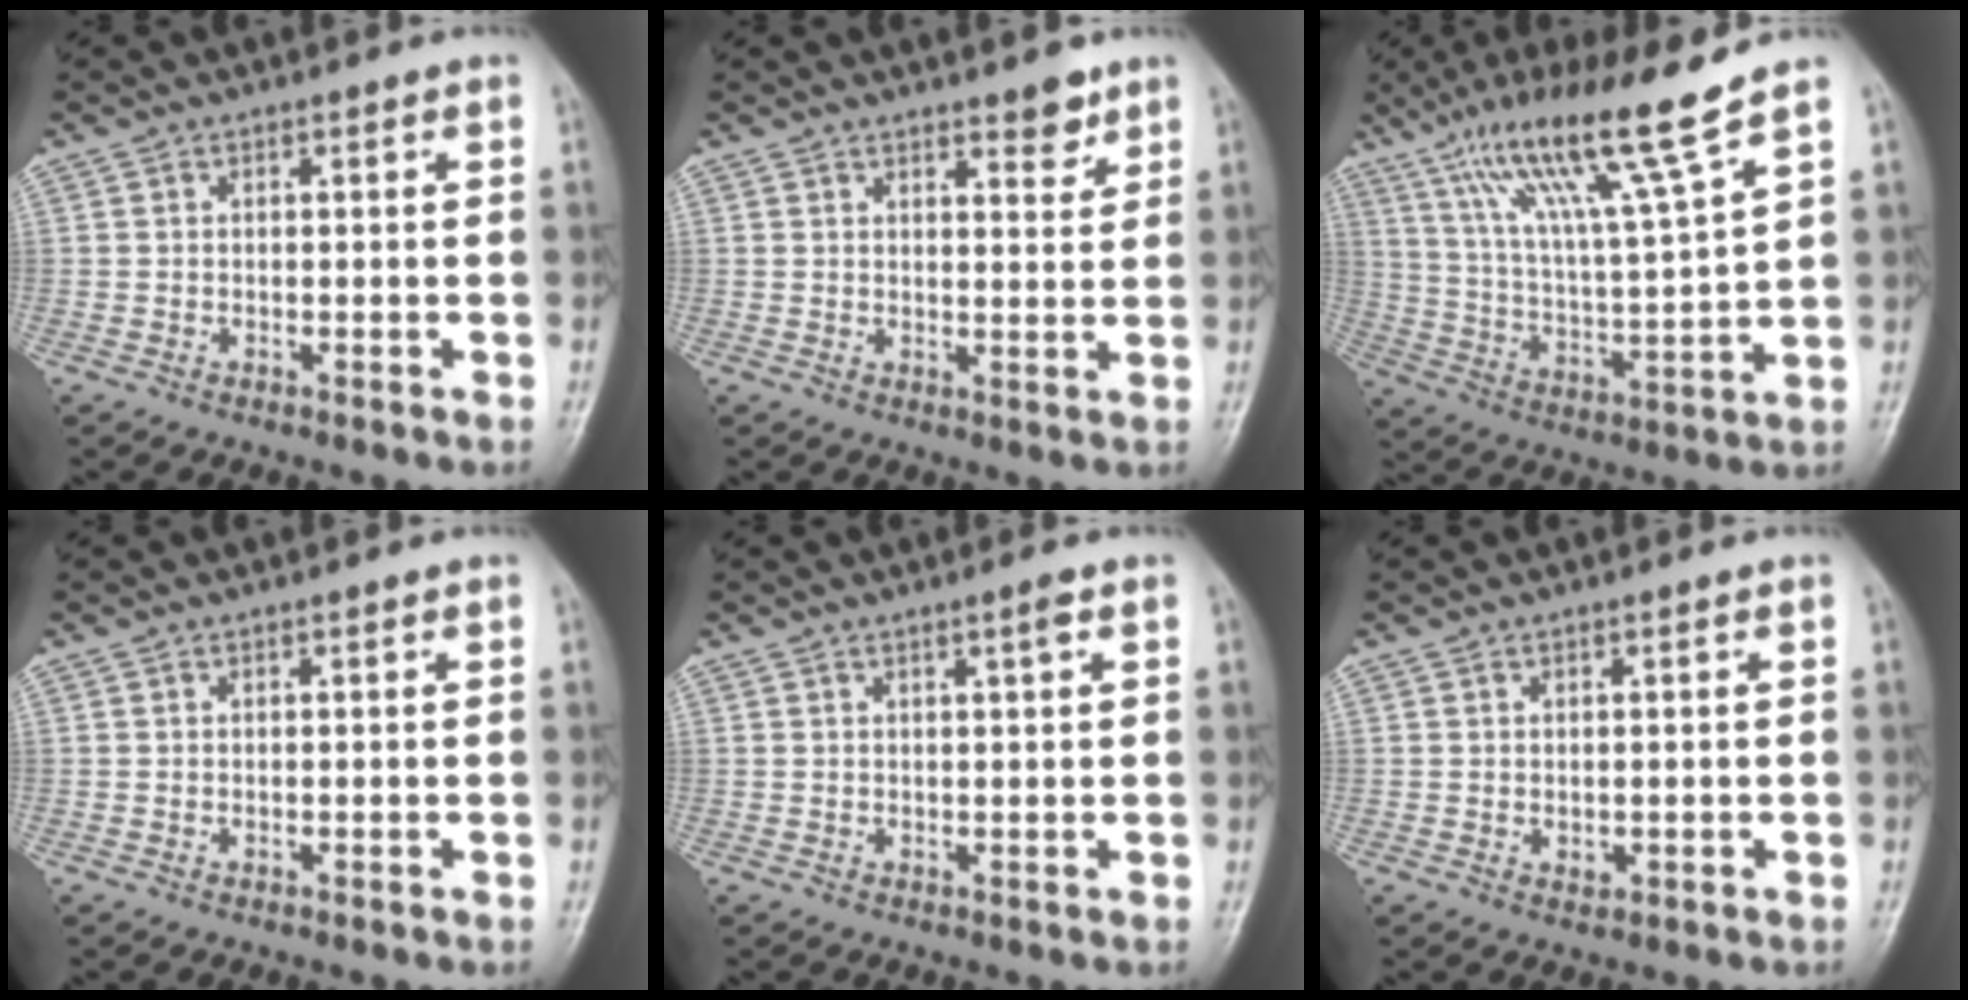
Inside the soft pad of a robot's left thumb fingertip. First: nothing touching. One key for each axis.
{"total": 4.0, "fx": 3.0, "fy": 1.4, "fz": 2.3, "tx": -0.017, "ty": -0.020, "tz": 0.041}
{"total": 15.8, "fx": 11.0, "fy": -0.2, "fz": 11.3, "tx": -0.195, "ty": -0.056, "tz": 0.199}
{"total": 0.0}
{"total": 1.6, "fx": 0.9, "fy": 0.0, "fz": 1.4, "tx": -0.022, "ty": -0.003, "tz": 0.014}
{"total": 1.4, "fx": 0.1, "fy": 1.0, "fz": 1.0, "tx": -0.012, "ty": -0.003, "tz": 0.006}